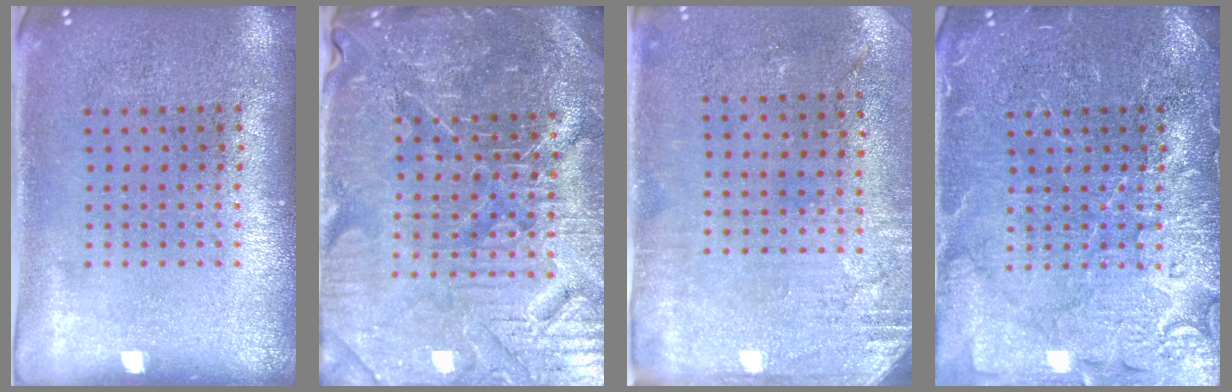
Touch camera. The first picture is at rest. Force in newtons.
{"total": 5.7, "press": 5.3, "slide": 1.9}
{"total": 2.8, "press": 2.3, "slide": 1.6}
{"total": 5.9, "press": 5.8, "slide": 1.0}